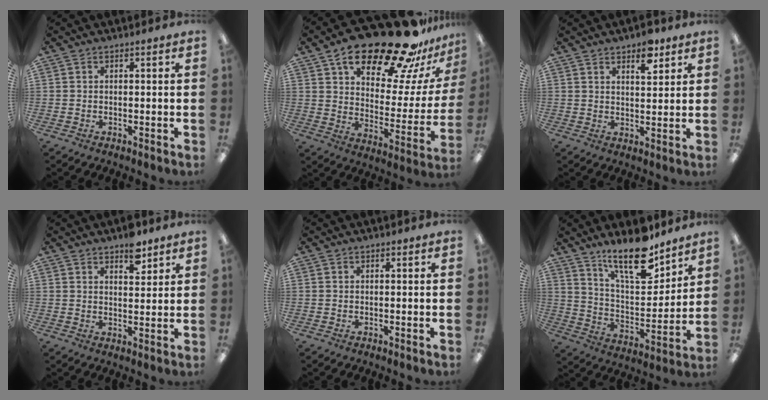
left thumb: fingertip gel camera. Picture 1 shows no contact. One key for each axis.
{"total": 25.9, "fx": 19.7, "fy": 7.8, "fz": 14.9, "tx": -0.227, "ty": -0.136, "tz": 0.318}
{"total": 6.1, "fx": 4.3, "fy": 2.6, "fz": 3.5, "tx": -0.030, "ty": -0.025, "tz": 0.068}
{"total": 6.5, "fx": 4.6, "fy": 3.1, "fz": 3.5, "tx": -0.031, "ty": -0.027, "tz": 0.075}
{"total": 0.0}
{"total": 17.4, "fx": 13.0, "fy": 5.9, "fz": 10.0, "tx": -0.163, "ty": -0.083, "tz": 0.220}